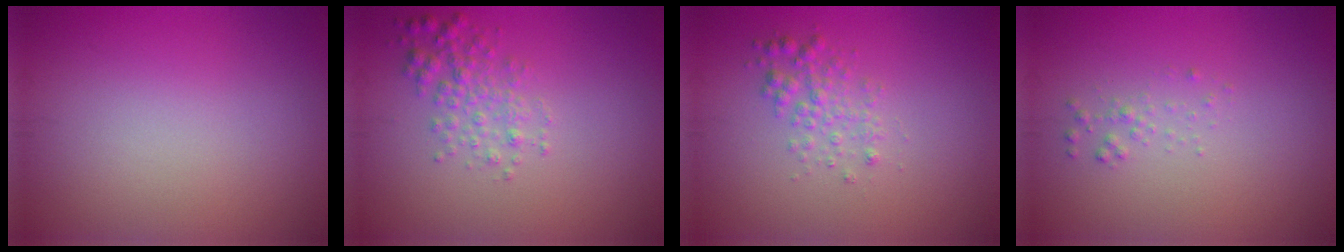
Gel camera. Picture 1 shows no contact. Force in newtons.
{"total": 2.4, "press": 2.4, "slide": 0.1}
{"total": 2.0, "press": 2.0, "slide": 0.0}
{"total": 0.8, "press": 0.8, "slide": 0.1}